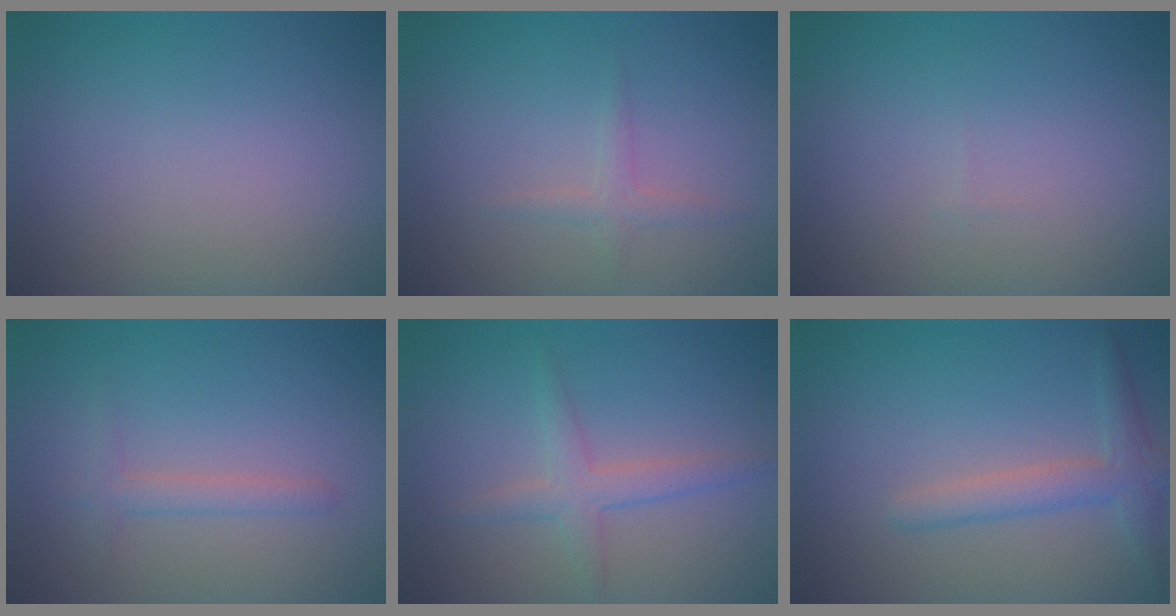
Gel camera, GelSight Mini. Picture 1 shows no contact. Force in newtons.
{"total": 1.3, "press": 1.3, "slide": 0.1}
{"total": 0.0}
{"total": 1.5, "press": 1.5, "slide": 0.0}
{"total": 2.5, "press": 2.5, "slide": 0.0}
{"total": 2.9, "press": 2.9, "slide": 0.1}